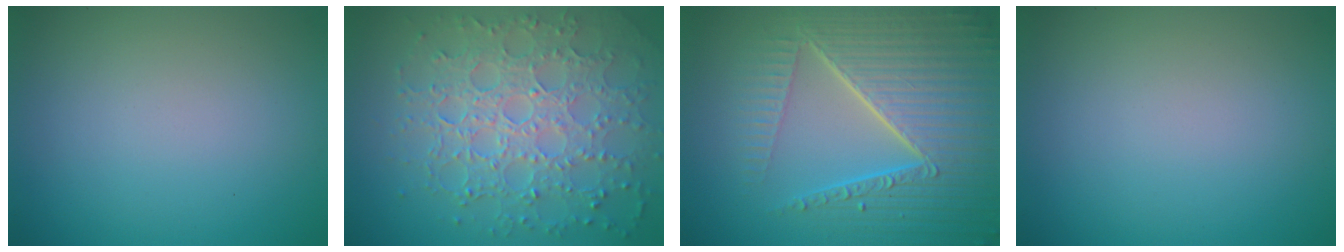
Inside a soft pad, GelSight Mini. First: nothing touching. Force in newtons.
{"total": 7.7, "press": 5.7, "slide": 5.1}
{"total": 8.9, "press": 6.1, "slide": 6.4}
{"total": 0.0}